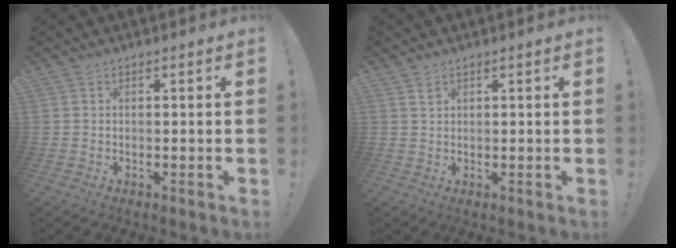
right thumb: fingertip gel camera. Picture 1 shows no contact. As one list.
[{"total": 1.4, "force": [1.0, 0.8, 0.6], "torque": [0.005, -0.007, 0.015]}]